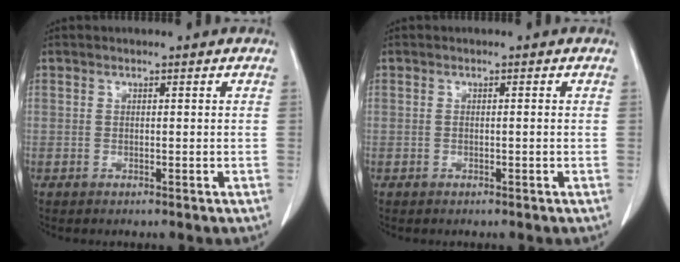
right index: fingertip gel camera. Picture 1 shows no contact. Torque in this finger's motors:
{"motor_torque": [-0.10, 0.10, -0.02, -0.01]}